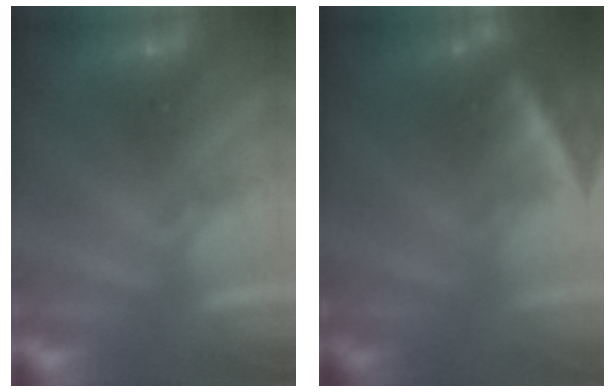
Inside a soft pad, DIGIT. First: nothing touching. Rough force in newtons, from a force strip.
{"total": 2.2}